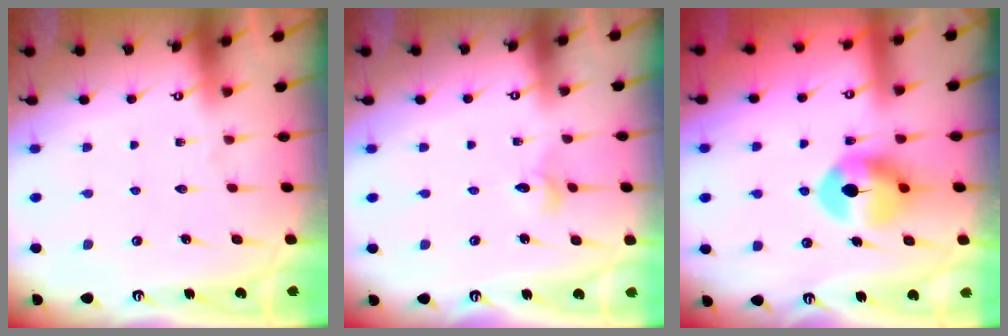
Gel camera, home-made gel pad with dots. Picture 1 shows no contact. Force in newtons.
{"total": 2.8, "press": 2.8, "slide": 0.3}
{"total": 9.3, "press": 9.3, "slide": 0.4}